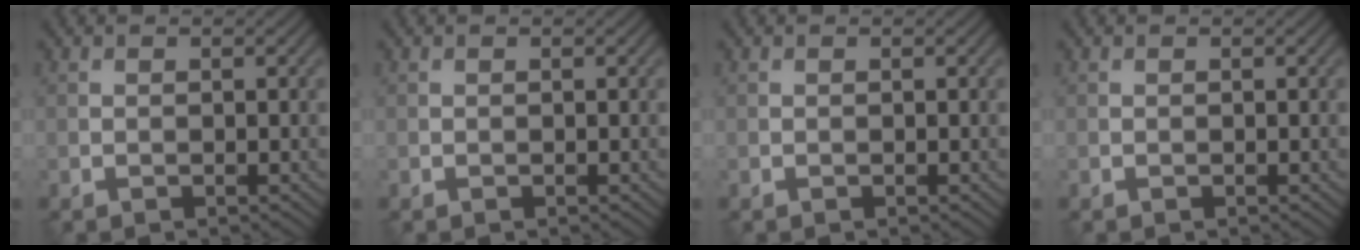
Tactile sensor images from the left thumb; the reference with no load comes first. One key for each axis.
{"total": 0.0}
{"total": 0.0}
{"total": 0.0}